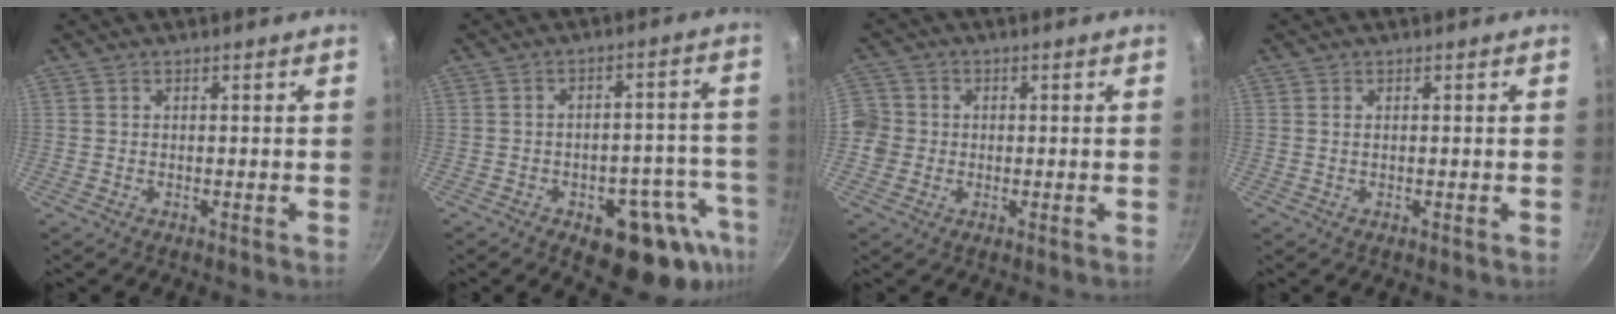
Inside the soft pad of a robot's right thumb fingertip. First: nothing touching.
{"total": 15.9, "force": [-7.8, 7.9, 11.3], "torque": [-0.079, 0.040, -0.097]}
{"total": 6.4, "force": [-0.6, 6.1, 2.0], "torque": [-0.021, 0.012, -0.022]}
{"total": 0.6, "force": [0.2, 0.4, 0.5], "torque": [-0.009, 0.001, 0.003]}